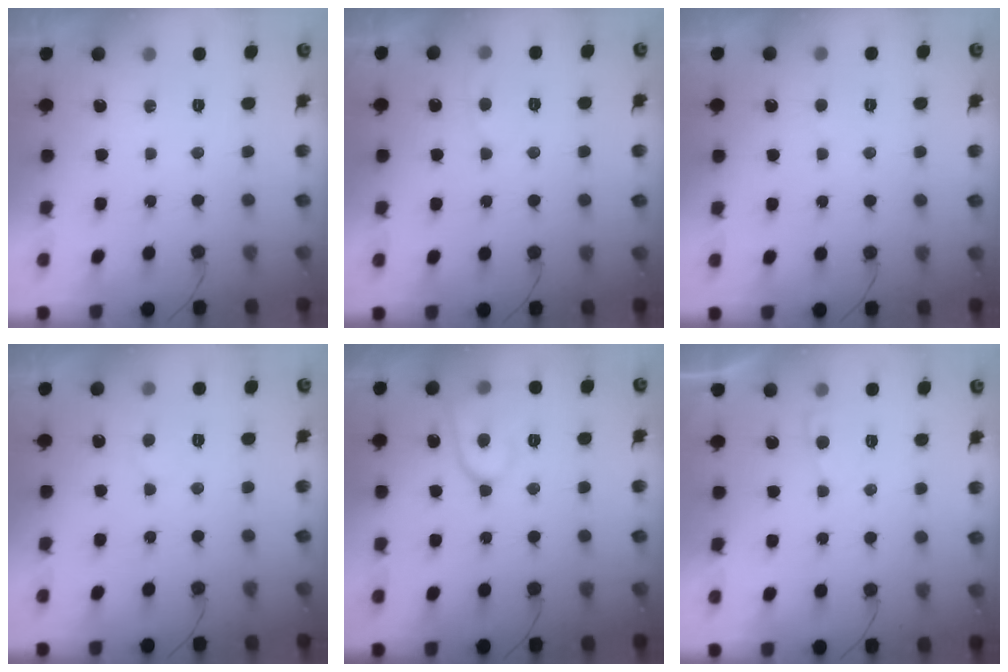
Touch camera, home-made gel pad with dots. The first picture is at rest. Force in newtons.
{"total": 3.3, "press": 3.3, "slide": 0.4}
{"total": 3.0, "press": 3.0, "slide": 0.4}
{"total": 3.4, "press": 3.4, "slide": 0.3}
{"total": 10.5, "press": 10.4, "slide": 1.3}
{"total": 2.0, "press": 2.0, "slide": 0.3}